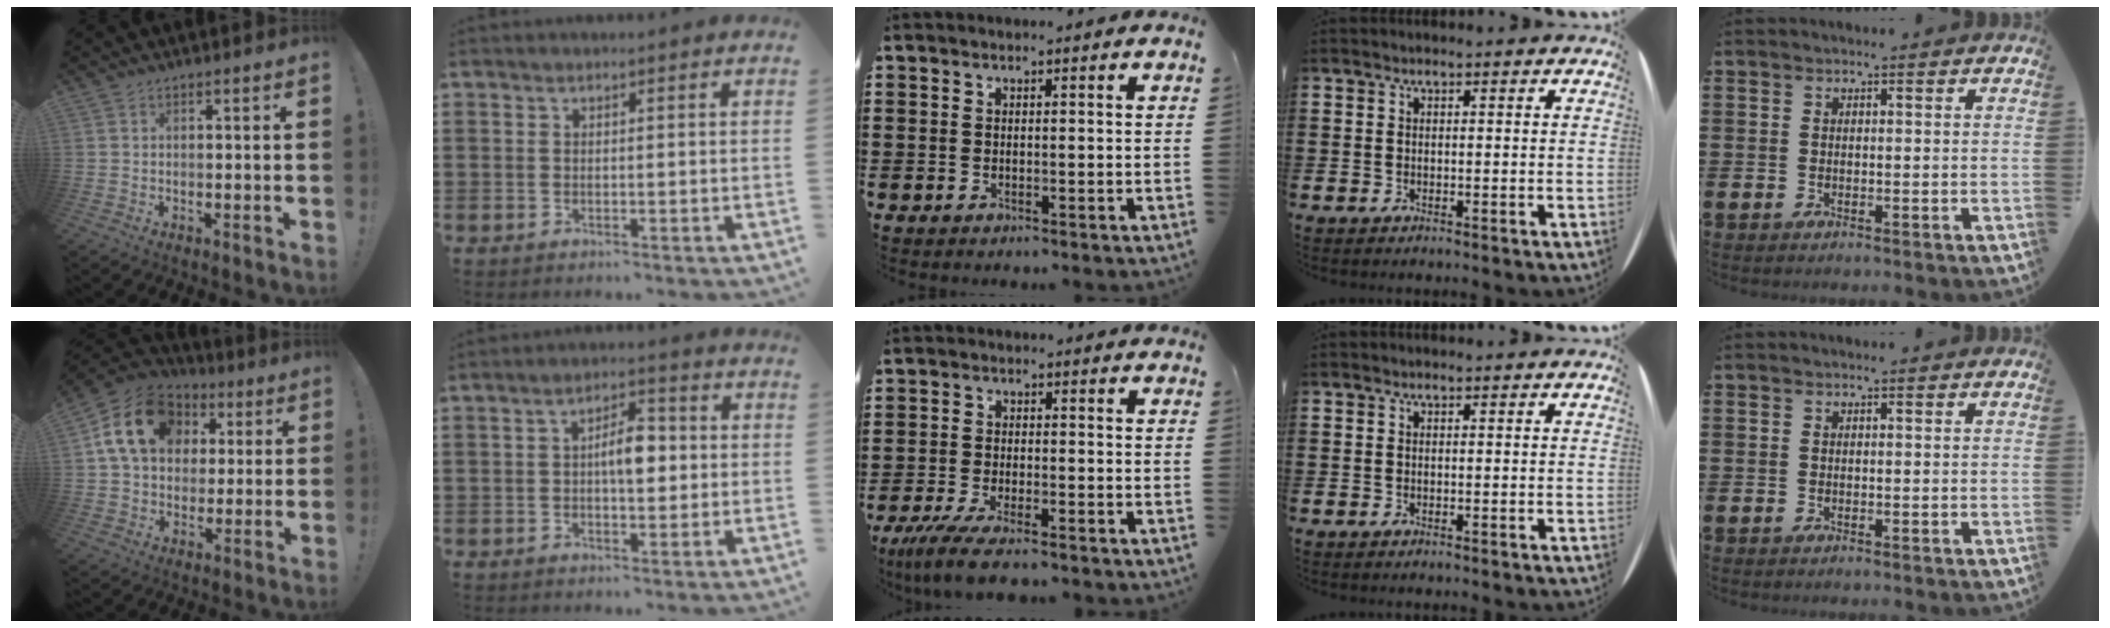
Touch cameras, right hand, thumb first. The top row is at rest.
{"thumb": {"total": 17.6, "force": [5.2, 13.4, 10.2], "torque": [-0.149, -0.001, 0.102]}, "index": {"total": 5.1, "force": [0.1, 2.2, 4.6], "torque": [-0.071, 0.002, -0.004]}, "middle": {"total": 4.8, "force": [-4.1, 0.3, 2.5], "torque": [-0.063, -0.015, -0.081]}}